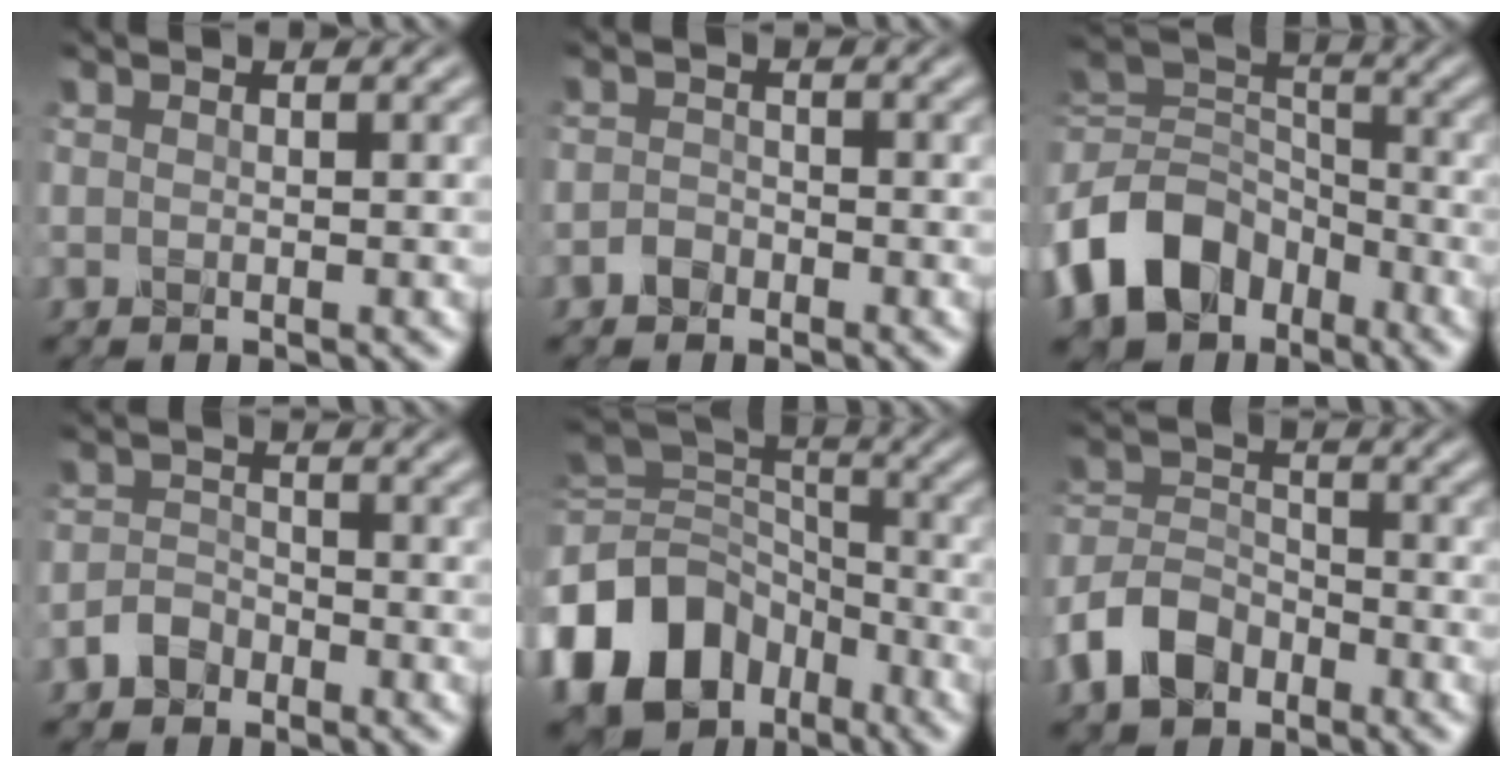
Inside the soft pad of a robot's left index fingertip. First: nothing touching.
{"total": 1.4, "force": [-1.0, 0.9, 0.3], "torque": [-0.002, 0.004, -0.020]}
{"total": 10.1, "force": [-5.3, 7.1, 4.9], "torque": [-0.099, 0.001, -0.120]}
{"total": 2.2, "force": [-1.6, 1.3, 0.6], "torque": [-0.007, 0.008, -0.035]}
{"total": 14.1, "force": [-7.2, 9.9, 7.0], "torque": [-0.167, 0.002, -0.145]}
{"total": 5.2, "force": [-3.2, 3.4, 2.3], "torque": [-0.050, 0.001, -0.071]}